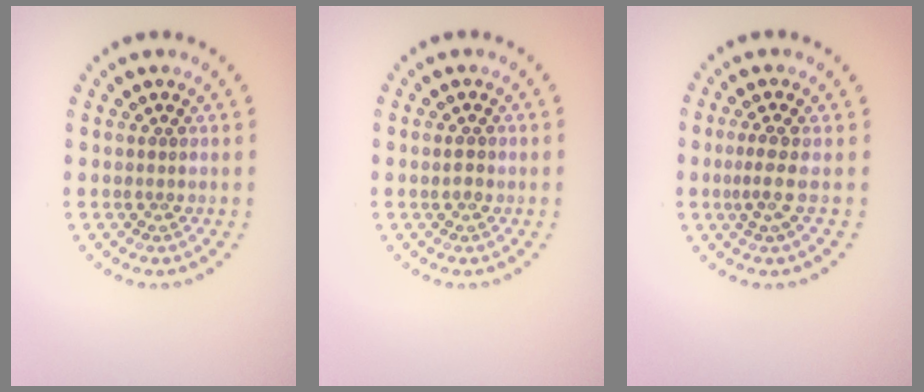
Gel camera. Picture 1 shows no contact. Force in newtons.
{"total": 1.0, "press": 1.0, "slide": 0.2}
{"total": 2.1, "press": 1.4, "slide": 1.6}